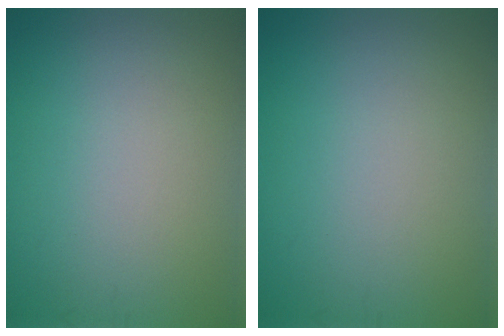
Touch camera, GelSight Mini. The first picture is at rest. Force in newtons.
{"total": 0.0}